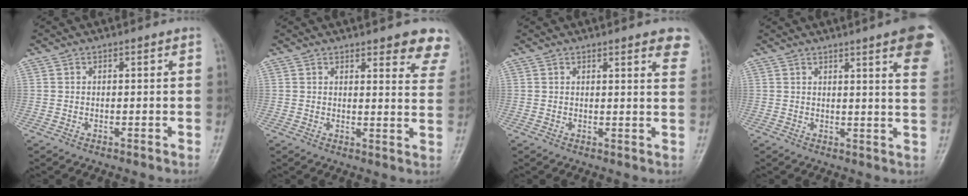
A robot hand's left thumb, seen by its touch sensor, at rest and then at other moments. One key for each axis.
{"total": 9.3, "fx": 7.6, "fy": 2.8, "fz": 4.6, "tx": -0.015, "ty": -0.038, "tz": 0.067}
{"total": 6.0, "fx": 4.3, "fy": 1.4, "fz": 4.0, "tx": -0.027, "ty": -0.016, "tz": 0.041}
{"total": 12.8, "fx": 7.3, "fy": 1.7, "fz": 10.4, "tx": -0.108, "ty": -0.025, "tz": 0.073}